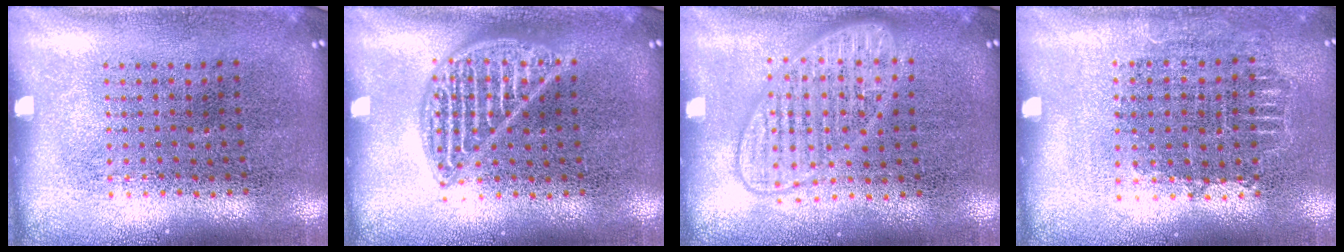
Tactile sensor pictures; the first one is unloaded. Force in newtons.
{"total": 2.3, "press": 2.3, "slide": 0.3}
{"total": 1.8, "press": 1.8, "slide": 0.3}
{"total": 0.7, "press": 0.7, "slide": 0.2}